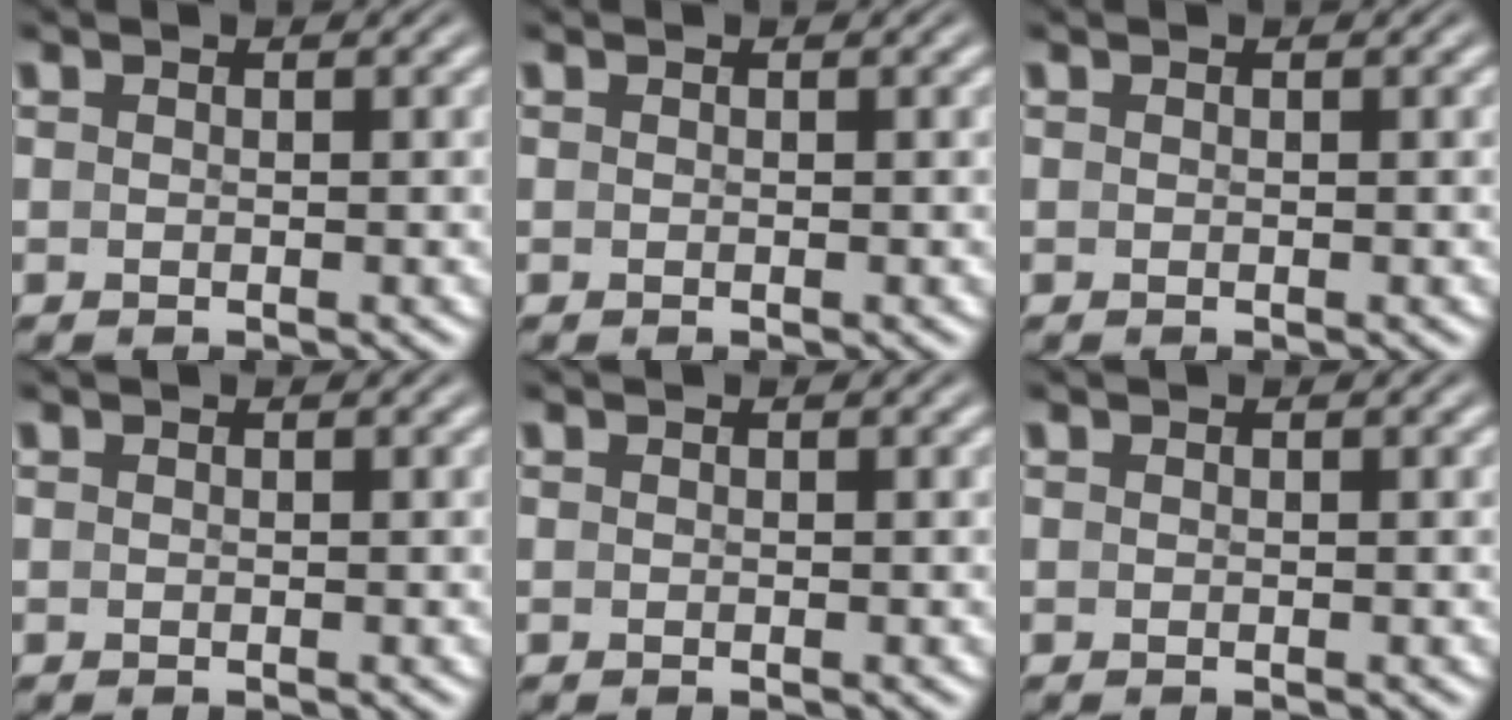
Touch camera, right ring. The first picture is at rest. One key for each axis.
{"total": 0.0}
{"total": 0.0}
{"total": 0.0}
{"total": 0.0}
{"total": 0.0}